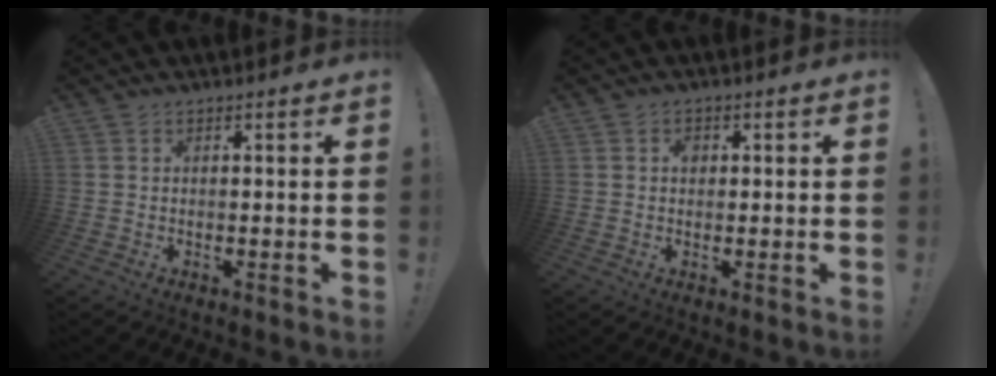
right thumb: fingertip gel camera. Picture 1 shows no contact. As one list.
[{"total": 1.7, "force": [0.2, 1.4, 1.0], "torque": [-0.009, 0.001, 0.000]}]